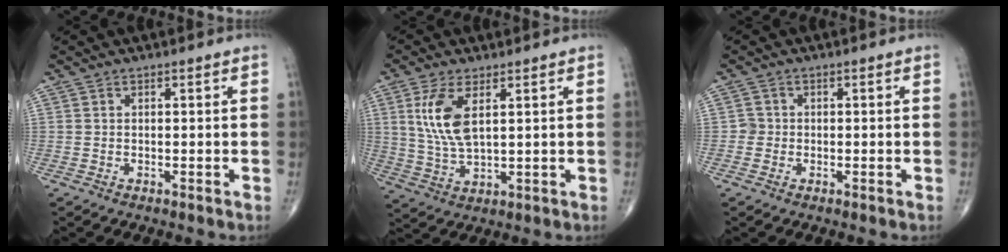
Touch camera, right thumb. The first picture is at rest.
{"total": 8.9, "force": [2.9, 3.7, 7.5], "torque": [-0.162, -0.014, 0.064]}
{"total": 1.5, "force": [-0.4, 1.5, 0.1], "torque": [0.010, 0.007, -0.011]}